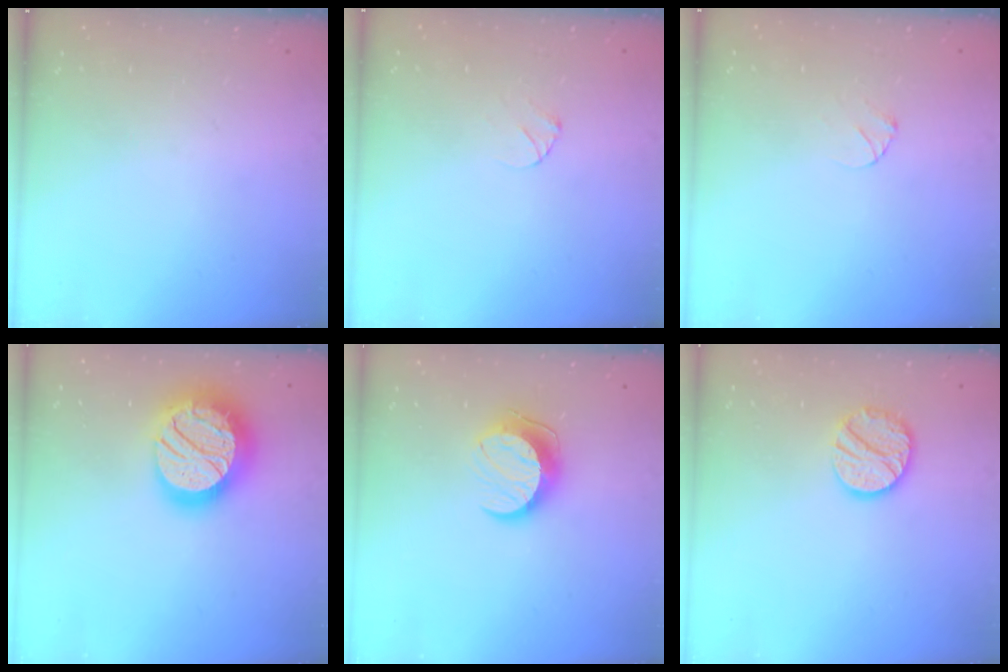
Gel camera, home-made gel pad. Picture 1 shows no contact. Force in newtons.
{"total": 3.6, "press": 3.5, "slide": 0.5}
{"total": 3.6, "press": 3.5, "slide": 0.5}
{"total": 25.5, "press": 25.4, "slide": 2.1}
{"total": 10.6, "press": 10.5, "slide": 0.7}
{"total": 12.2, "press": 12.1, "slide": 1.0}